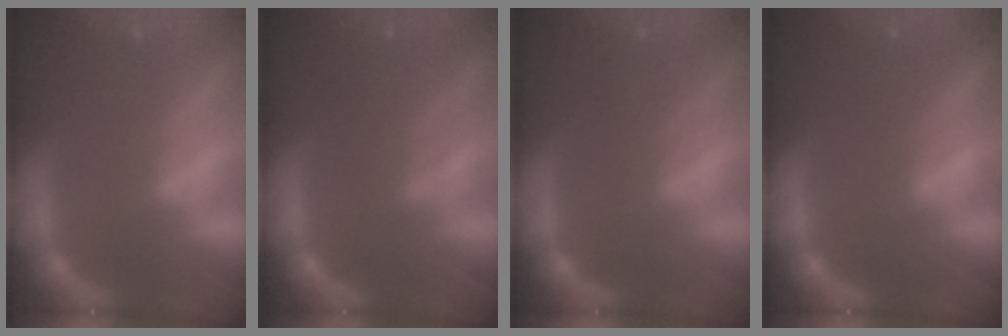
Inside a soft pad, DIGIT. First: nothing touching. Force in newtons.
{"total": 4.1}
{"total": 2.5}
{"total": 1.5}